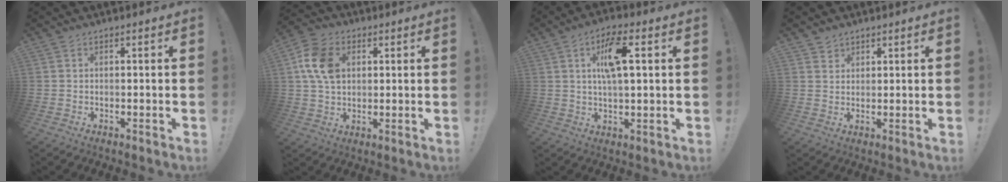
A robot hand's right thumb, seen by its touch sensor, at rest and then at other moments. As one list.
[{"total": 12.5, "force": [2.9, 9.2, 7.9], "torque": [-0.133, 0.010, 0.057]}, {"total": 10.6, "force": [3.2, 3.9, 9.3], "torque": [-0.151, 0.002, 0.052]}, {"total": 2.5, "force": [2.1, 1.4, 0.0], "torque": [0.006, -0.014, 0.037]}]